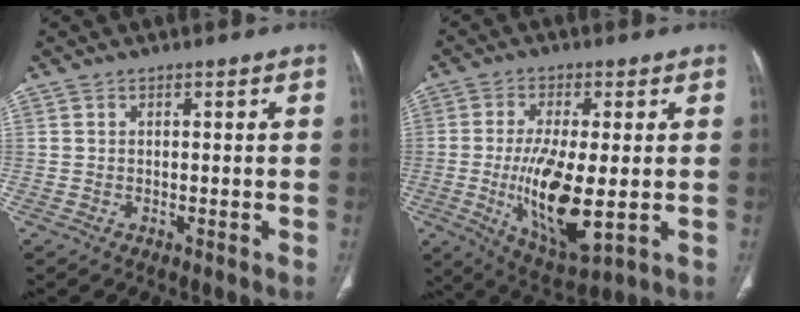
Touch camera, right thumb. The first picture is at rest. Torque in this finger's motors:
{"motor_torque": [3.07, 1.94, 1.59, -1.16, 0.22]}